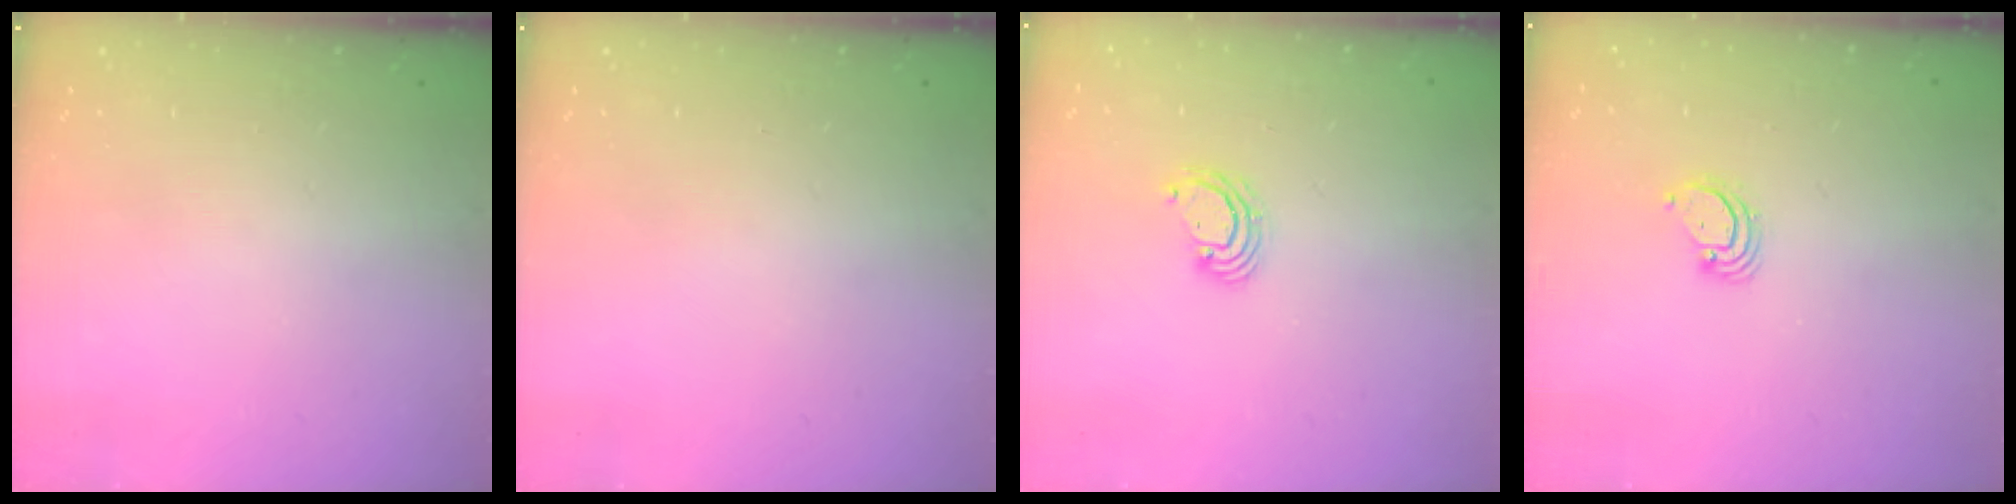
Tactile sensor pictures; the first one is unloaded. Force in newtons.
{"total": 0.0}
{"total": 3.8, "press": 3.8, "slide": 0.3}
{"total": 2.9, "press": 2.9, "slide": 0.3}